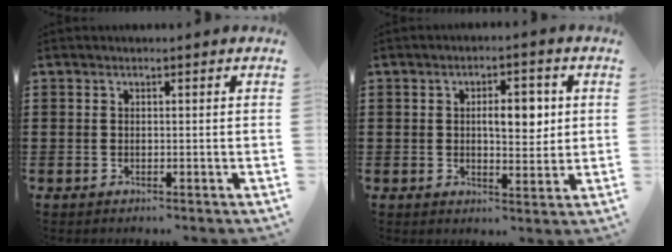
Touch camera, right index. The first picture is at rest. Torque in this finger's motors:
{"motor_torque": [1.45, -0.10, 0.40, 0.12]}